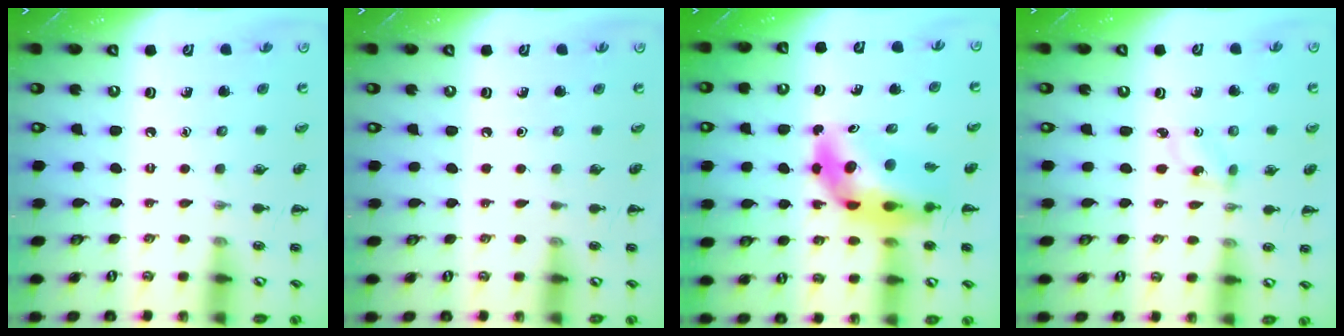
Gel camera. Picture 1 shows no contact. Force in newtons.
{"total": 0.0}
{"total": 10.2, "press": 9.8, "slide": 2.8}
{"total": 2.0, "press": 1.8, "slide": 0.8}